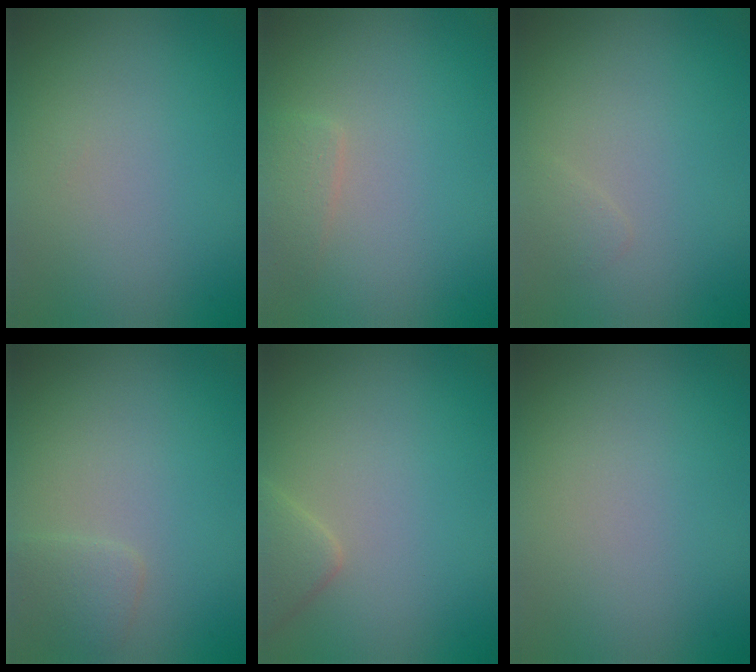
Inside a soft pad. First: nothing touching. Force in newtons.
{"total": 1.3, "press": 1.3, "slide": 0.1}
{"total": 0.6, "press": 0.6, "slide": 0.0}
{"total": 1.5, "press": 1.5, "slide": 0.0}
{"total": 1.8, "press": 1.8, "slide": 0.2}
{"total": 0.0}